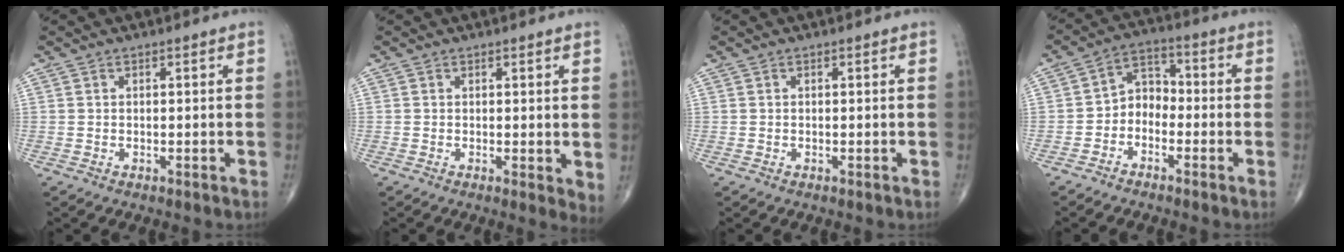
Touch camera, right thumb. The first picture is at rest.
{"total": 2.9, "force": [0.3, 1.2, 2.7], "torque": [-0.038, -0.011, 0.002]}
{"total": 0.0}
{"total": 5.7, "force": [-2.3, 4.3, 3.0], "torque": [-0.029, 0.034, -0.055]}